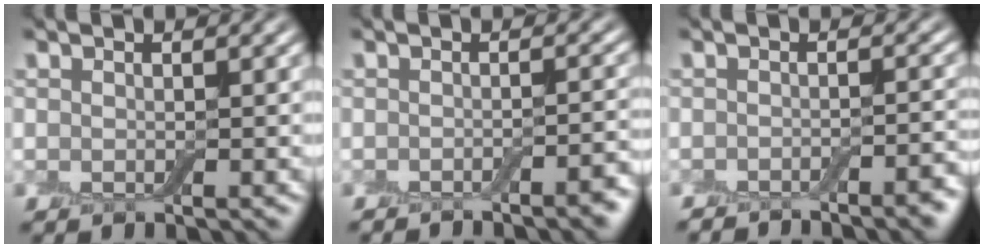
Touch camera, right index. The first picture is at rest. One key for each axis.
{"total": 2.5, "fx": -2.1, "fy": 0.5, "fz": 1.4, "tx": -0.007, "ty": 0.004, "tz": -0.031}
{"total": 3.0, "fx": -2.7, "fy": 0.5, "fz": 1.3, "tx": -0.008, "ty": 0.002, "tz": -0.039}